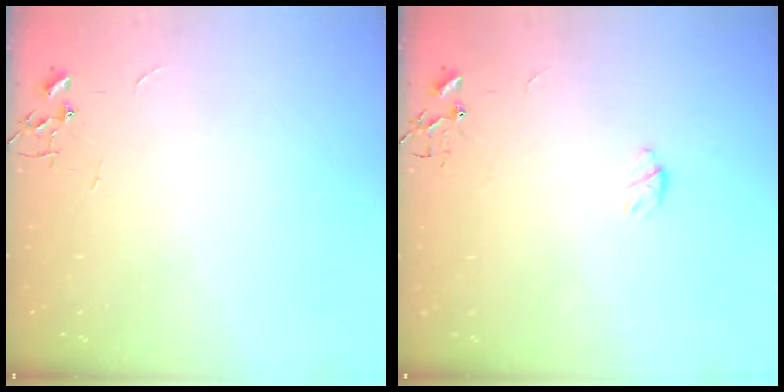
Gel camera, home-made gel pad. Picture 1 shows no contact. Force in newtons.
{"total": 3.3, "press": 3.3, "slide": 0.3}